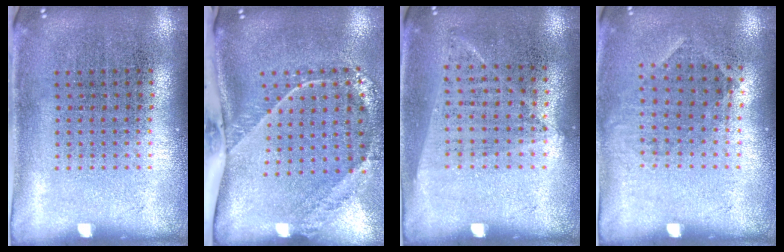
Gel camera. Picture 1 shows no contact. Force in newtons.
{"total": 2.7, "press": 1.8, "slide": 2.0}
{"total": 1.0, "press": 0.9, "slide": 0.5}
{"total": 0.9, "press": 0.8, "slide": 0.5}